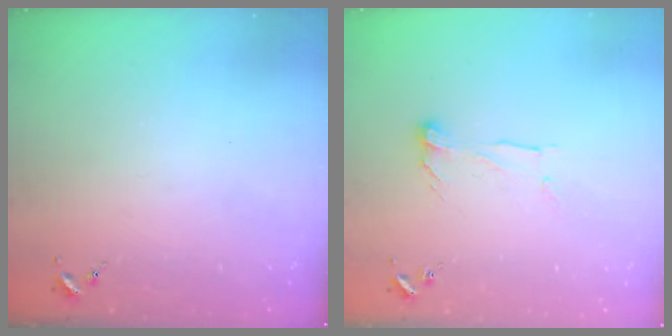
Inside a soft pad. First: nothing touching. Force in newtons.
{"total": 7.0, "press": 7.0, "slide": 0.3}